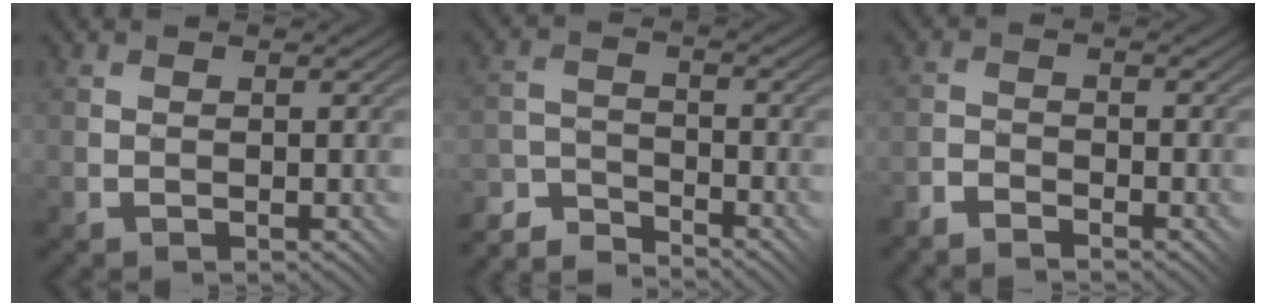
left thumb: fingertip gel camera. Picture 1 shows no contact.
{"total": 5.5, "force": [-5.3, 1.1, 1.1], "torque": [-0.023, 0.006, -0.110]}
{"total": 2.8, "force": [-2.6, 0.5, 0.8], "torque": [-0.014, 0.005, -0.056]}